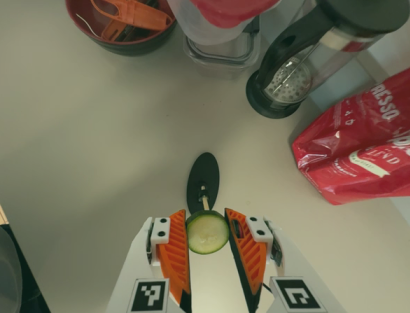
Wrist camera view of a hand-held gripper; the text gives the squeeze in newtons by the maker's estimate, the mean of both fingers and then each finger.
{"total": 8.9, "left": 9.0, "right": 8.9}